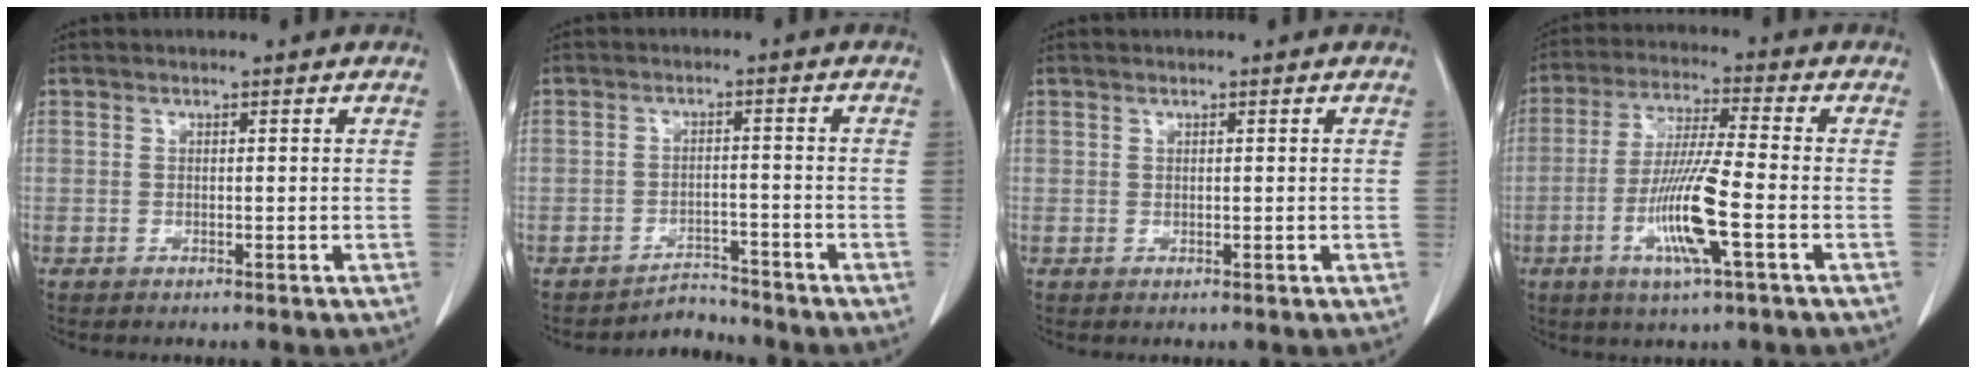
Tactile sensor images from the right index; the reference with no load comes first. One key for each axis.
{"total": 3.4, "fx": -3.1, "fy": 0.5, "fz": -1.2, "tx": 0.023, "ty": 0.005, "tz": -0.047}
{"total": 0.0}
{"total": 10.8, "fx": -3.5, "fy": 0.0, "fz": 10.3, "tx": -0.204, "ty": -0.013, "tz": -0.070}